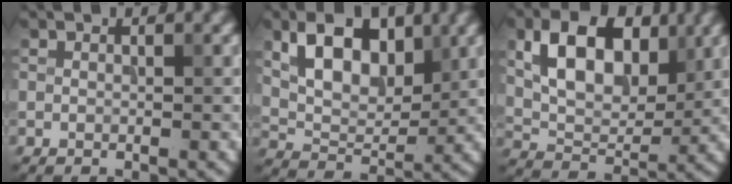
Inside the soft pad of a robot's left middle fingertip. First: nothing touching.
{"total": 6.8, "force": [2.7, 4.0, 4.7], "torque": [-0.085, -0.005, 0.046]}
{"total": 8.2, "force": [2.7, 5.1, 5.9], "torque": [-0.101, -0.003, 0.048]}